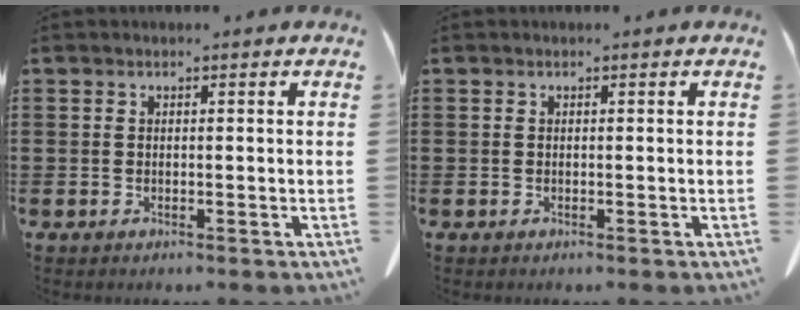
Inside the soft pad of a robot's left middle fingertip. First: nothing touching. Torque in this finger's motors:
{"motor_torque": [-0.02, 0.05, -0.01, -0.01]}